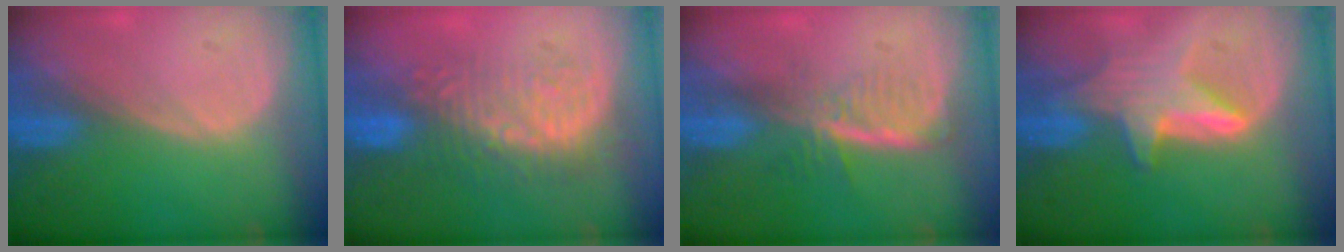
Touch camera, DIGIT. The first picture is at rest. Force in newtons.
{"total": 9.0, "press": 8.6, "slide": 2.8}
{"total": 6.0, "press": 5.2, "slide": 3.0}
{"total": 6.5, "press": 6.4, "slide": 1.4}